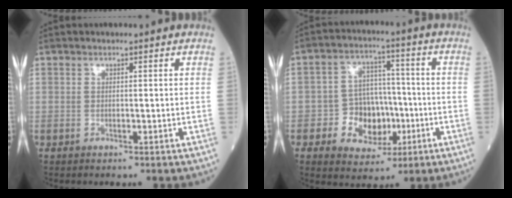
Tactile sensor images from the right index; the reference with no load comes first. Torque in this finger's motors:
{"motor_torque": [0.81, 0.01, 0.09, 0.04]}